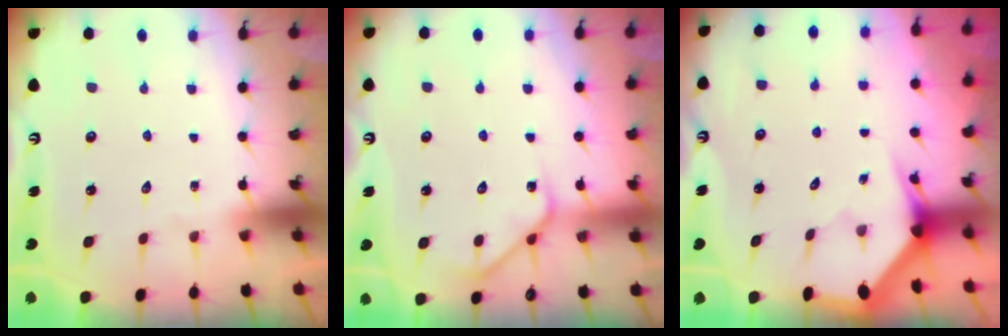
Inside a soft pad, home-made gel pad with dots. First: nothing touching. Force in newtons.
{"total": 4.8, "press": 4.7, "slide": 0.7}
{"total": 3.1, "press": 3.1, "slide": 0.1}